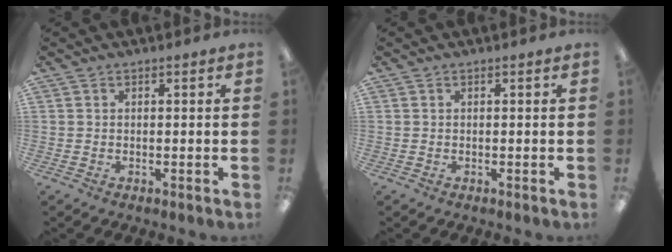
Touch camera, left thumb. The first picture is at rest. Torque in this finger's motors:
{"motor_torque": [-0.14, 0.09, -0.15, 0.14, 0.04]}